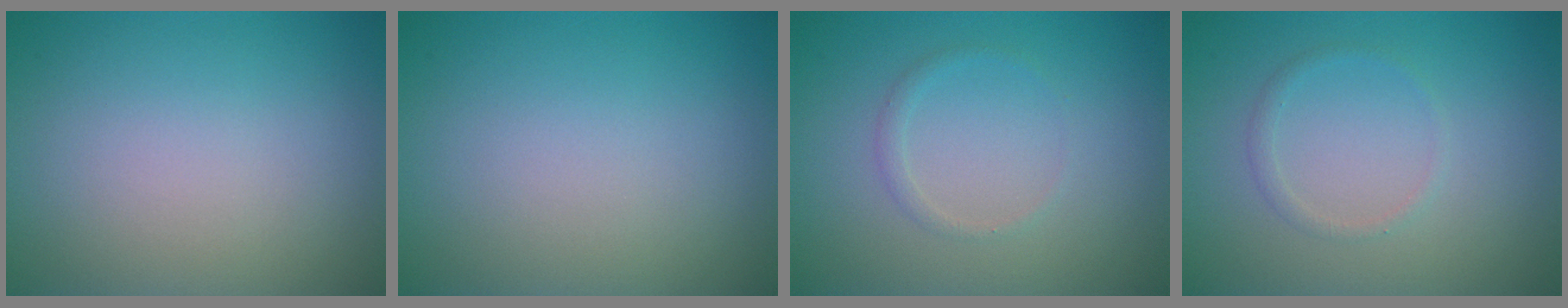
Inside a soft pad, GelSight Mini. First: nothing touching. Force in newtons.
{"total": 0.0}
{"total": 0.9, "press": 0.9, "slide": 0.0}
{"total": 0.9, "press": 0.9, "slide": 0.1}